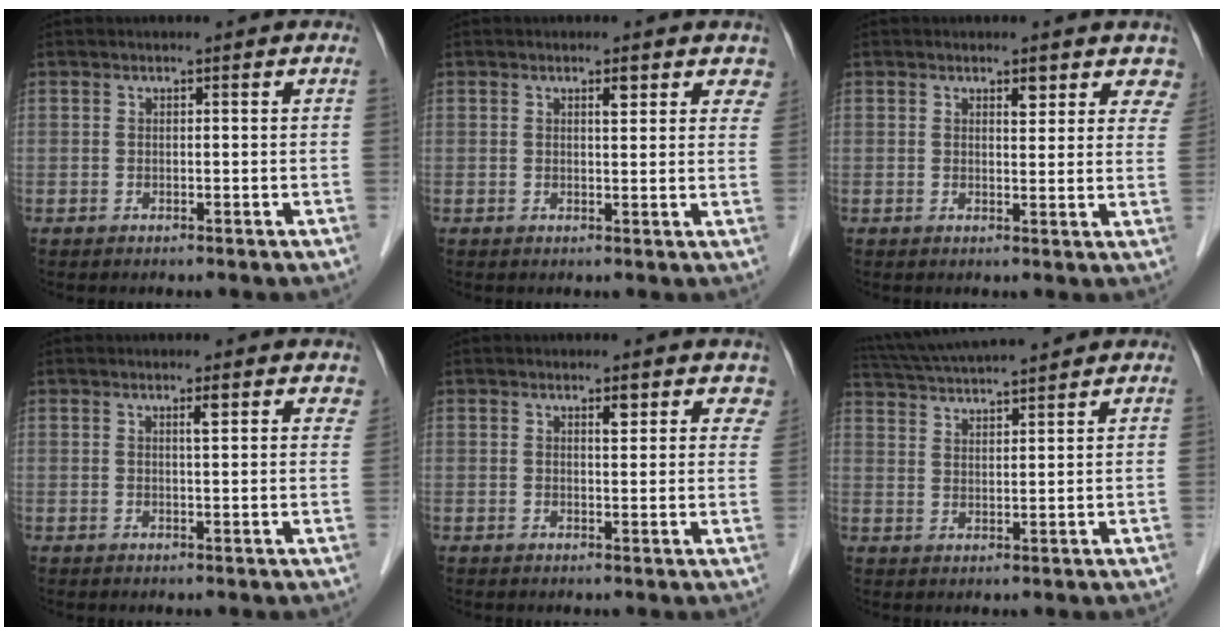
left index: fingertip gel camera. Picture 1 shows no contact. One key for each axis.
{"total": 3.3, "fx": 2.2, "fy": 1.3, "fz": 2.1, "tx": -0.005, "ty": -0.005, "tz": 0.020}
{"total": 4.1, "fx": 3.1, "fy": 1.8, "fz": 2.0, "tx": 0.000, "ty": -0.011, "tz": 0.026}
{"total": 3.4, "fx": 2.3, "fy": 0.7, "fz": 2.4, "tx": -0.017, "ty": 0.001, "tz": 0.023}
{"total": 3.8, "fx": 2.7, "fy": 1.5, "fz": 2.2, "tx": -0.006, "ty": -0.009, "tz": 0.024}
{"total": 12.4, "fx": 11.3, "fy": 0.6, "fz": 5.1, "tx": -0.099, "ty": 0.031, "tz": 0.184}